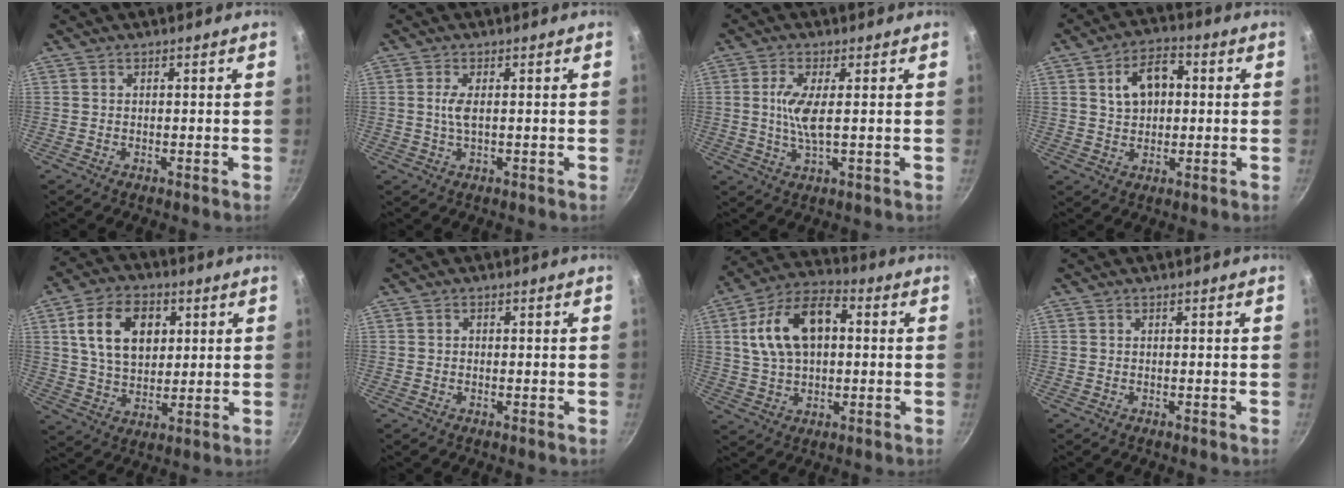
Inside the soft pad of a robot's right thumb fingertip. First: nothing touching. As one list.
[{"total": 2.7, "force": [0.3, 0.9, 2.5], "torque": [-0.059, 0.001, 0.005]}, {"total": 6.3, "force": [0.5, 1.6, 6.0], "torque": [-0.135, -0.002, 0.011]}, {"total": 8.9, "force": [1.7, 6.1, 6.3], "torque": [-0.078, 0.015, 0.025]}, {"total": 14.1, "force": [4.0, 9.6, 9.6], "torque": [-0.141, -0.002, 0.067]}, {"total": 0.6, "force": [0.0, 0.6, 0.2], "torque": [-0.001, 0.003, 0.000]}, {"total": 15.9, "force": [2.6, 9.8, 12.3], "torque": [-0.203, 0.026, 0.036]}, {"total": 0.0}]